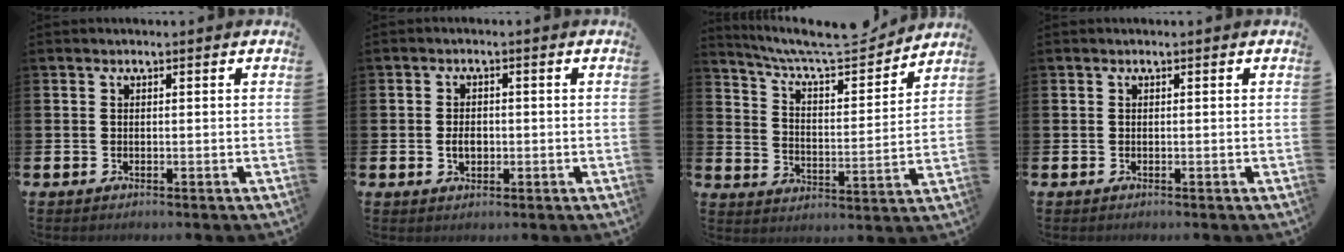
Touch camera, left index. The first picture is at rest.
{"total": 2.5, "force": [-0.3, 1.7, 1.8], "torque": [-0.017, -0.003, -0.011]}
{"total": 8.5, "force": [7.9, 1.2, 3.0], "torque": [-0.094, -0.054, 0.137]}
{"total": 0.0}